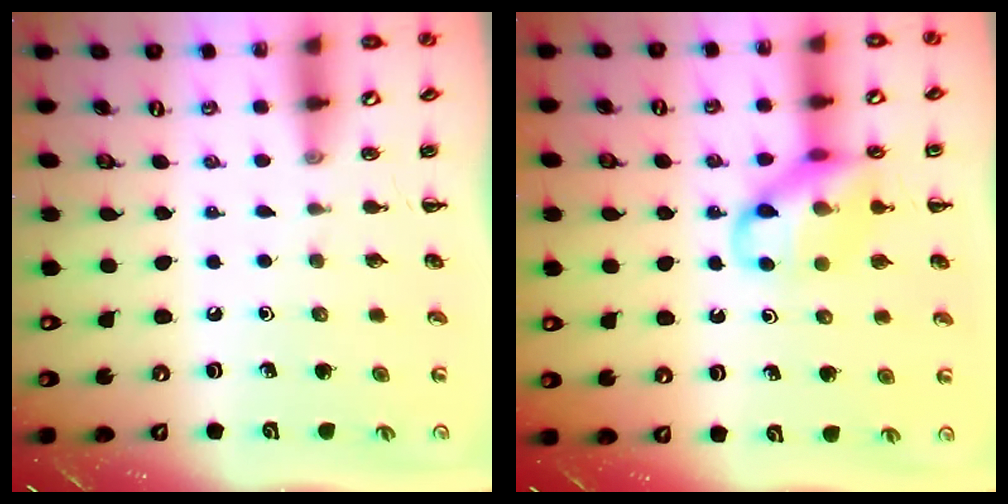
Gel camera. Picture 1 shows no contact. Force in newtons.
{"total": 13.1, "press": 12.9, "slide": 1.9}